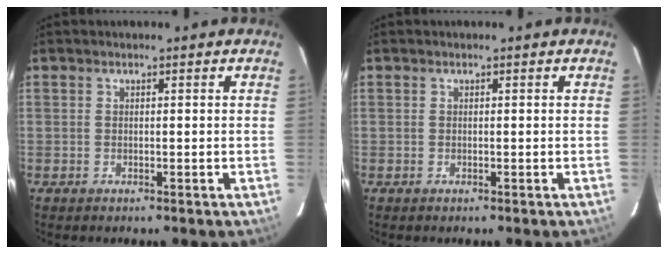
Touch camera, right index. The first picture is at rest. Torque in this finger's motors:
{"motor_torque": [-0.01, 0.00, 0.04, 0.01]}